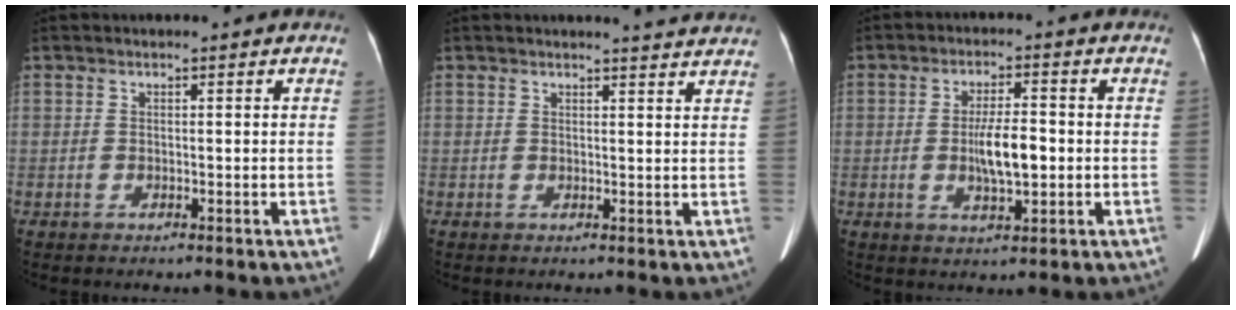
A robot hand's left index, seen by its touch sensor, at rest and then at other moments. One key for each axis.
{"total": 4.0, "fx": 3.9, "fy": -0.2, "fz": 0.8, "tx": -0.016, "ty": -0.005, "tz": 0.033}
{"total": 6.3, "fx": -0.6, "fy": 1.6, "fz": 6.0, "tx": -0.115, "ty": 0.001, "tz": -0.010}